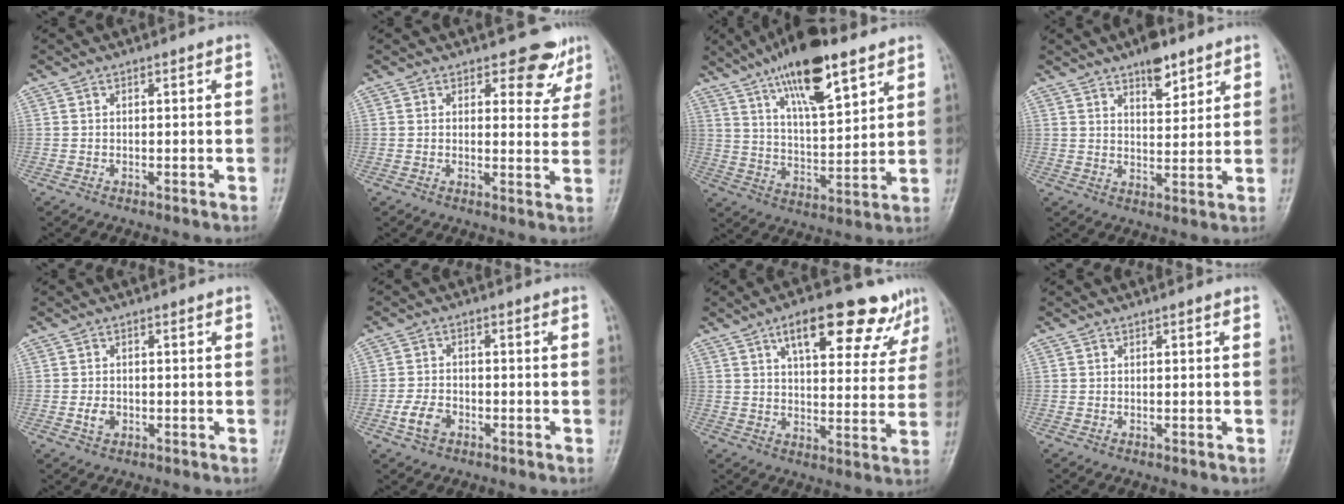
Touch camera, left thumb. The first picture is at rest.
{"total": 5.9, "force": [4.4, 3.3, 2.4], "torque": [0.004, -0.030, 0.046]}
{"total": 17.0, "force": [10.5, 5.4, 12.2], "torque": [-0.182, -0.044, 0.182]}
{"total": 6.8, "force": [4.7, 2.8, 4.0], "torque": [-0.038, -0.028, 0.071]}
{"total": 2.4, "force": [-0.6, 1.8, 1.5], "torque": [-0.021, 0.002, -0.010]}
{"total": 4.4, "force": [-2.0, 3.0, 2.6], "torque": [-0.049, 0.012, -0.039]}
{"total": 16.5, "force": [9.8, 6.7, 11.5], "torque": [-0.116, -0.022, 0.140]}
{"total": 0.0}